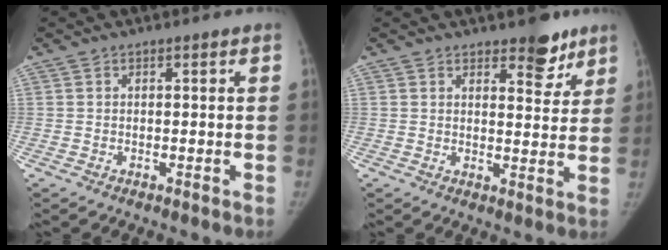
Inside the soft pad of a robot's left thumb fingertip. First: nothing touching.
{"total": 6.7, "force": [4.7, 2.9, 3.8], "torque": [-0.019, -0.029, 0.063]}